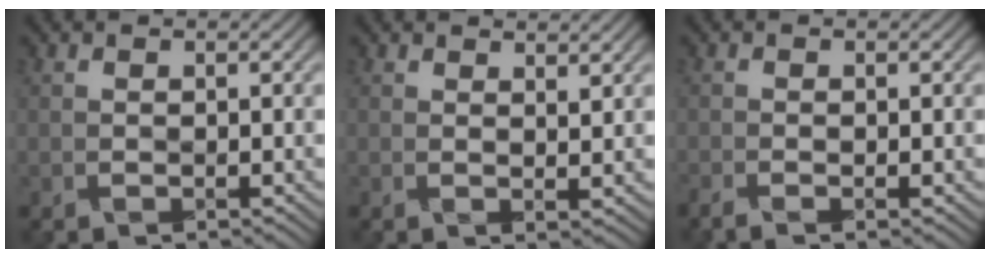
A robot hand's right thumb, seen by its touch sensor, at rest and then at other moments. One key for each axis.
{"total": 2.2, "fx": 1.8, "fy": 0.3, "fz": 1.1, "tx": -0.017, "ty": -0.006, "tz": 0.031}
{"total": 1.4, "fx": -0.9, "fy": 0.4, "fz": 0.9, "tx": -0.025, "ty": -0.004, "tz": -0.023}